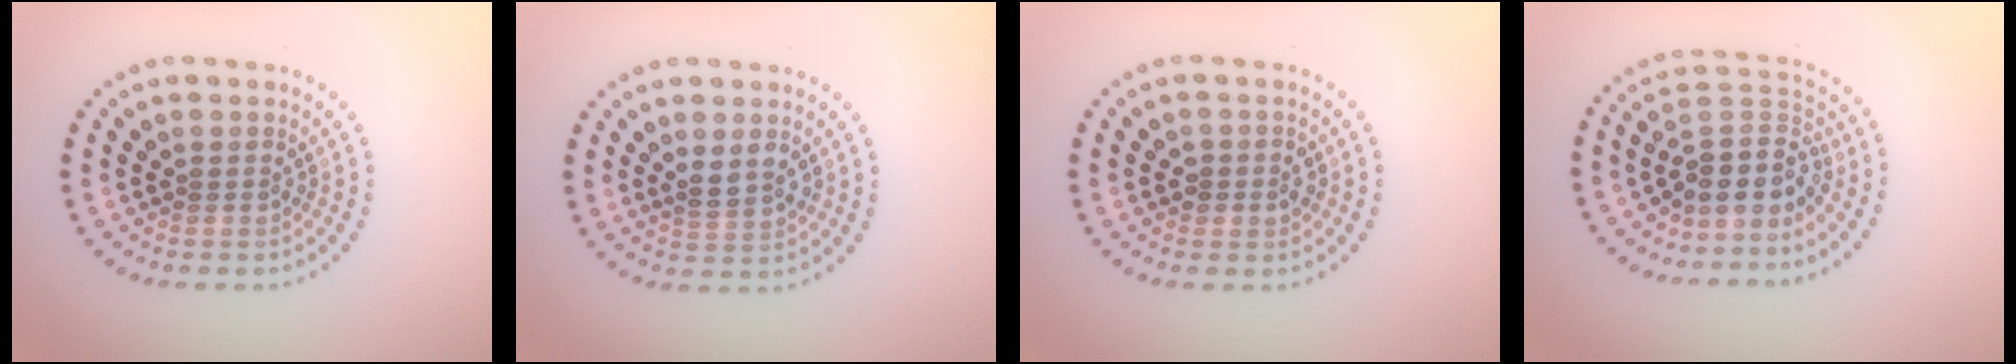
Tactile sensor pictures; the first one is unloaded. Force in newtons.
{"total": 2.1, "press": 2.0, "slide": 0.7}
{"total": 1.7, "press": 1.6, "slide": 0.6}
{"total": 4.3, "press": 3.5, "slide": 2.6}